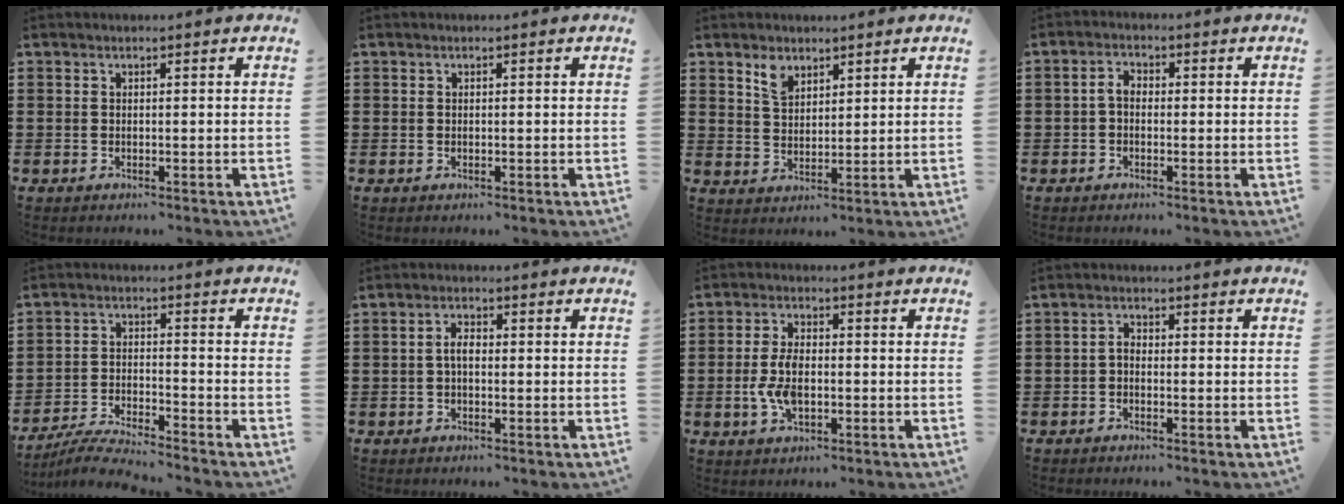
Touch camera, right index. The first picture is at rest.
{"total": 0.0}
{"total": 3.8, "force": [2.7, 2.1, 1.6], "torque": [-0.033, 0.003, 0.049]}
{"total": 2.5, "force": [-0.4, 1.6, 1.9], "torque": [-0.046, 0.001, -0.011]}
{"total": 4.9, "force": [-4.8, -0.3, 1.1], "torque": [-0.030, -0.008, -0.095]}
{"total": 2.5, "force": [-0.3, 1.2, 2.2], "torque": [-0.049, 0.001, -0.009]}
{"total": 5.6, "force": [-0.9, 3.1, 4.6], "torque": [-0.106, -0.001, -0.020]}
{"total": 1.5, "force": [-0.8, 0.8, 1.0], "torque": [-0.021, 0.003, -0.016]}